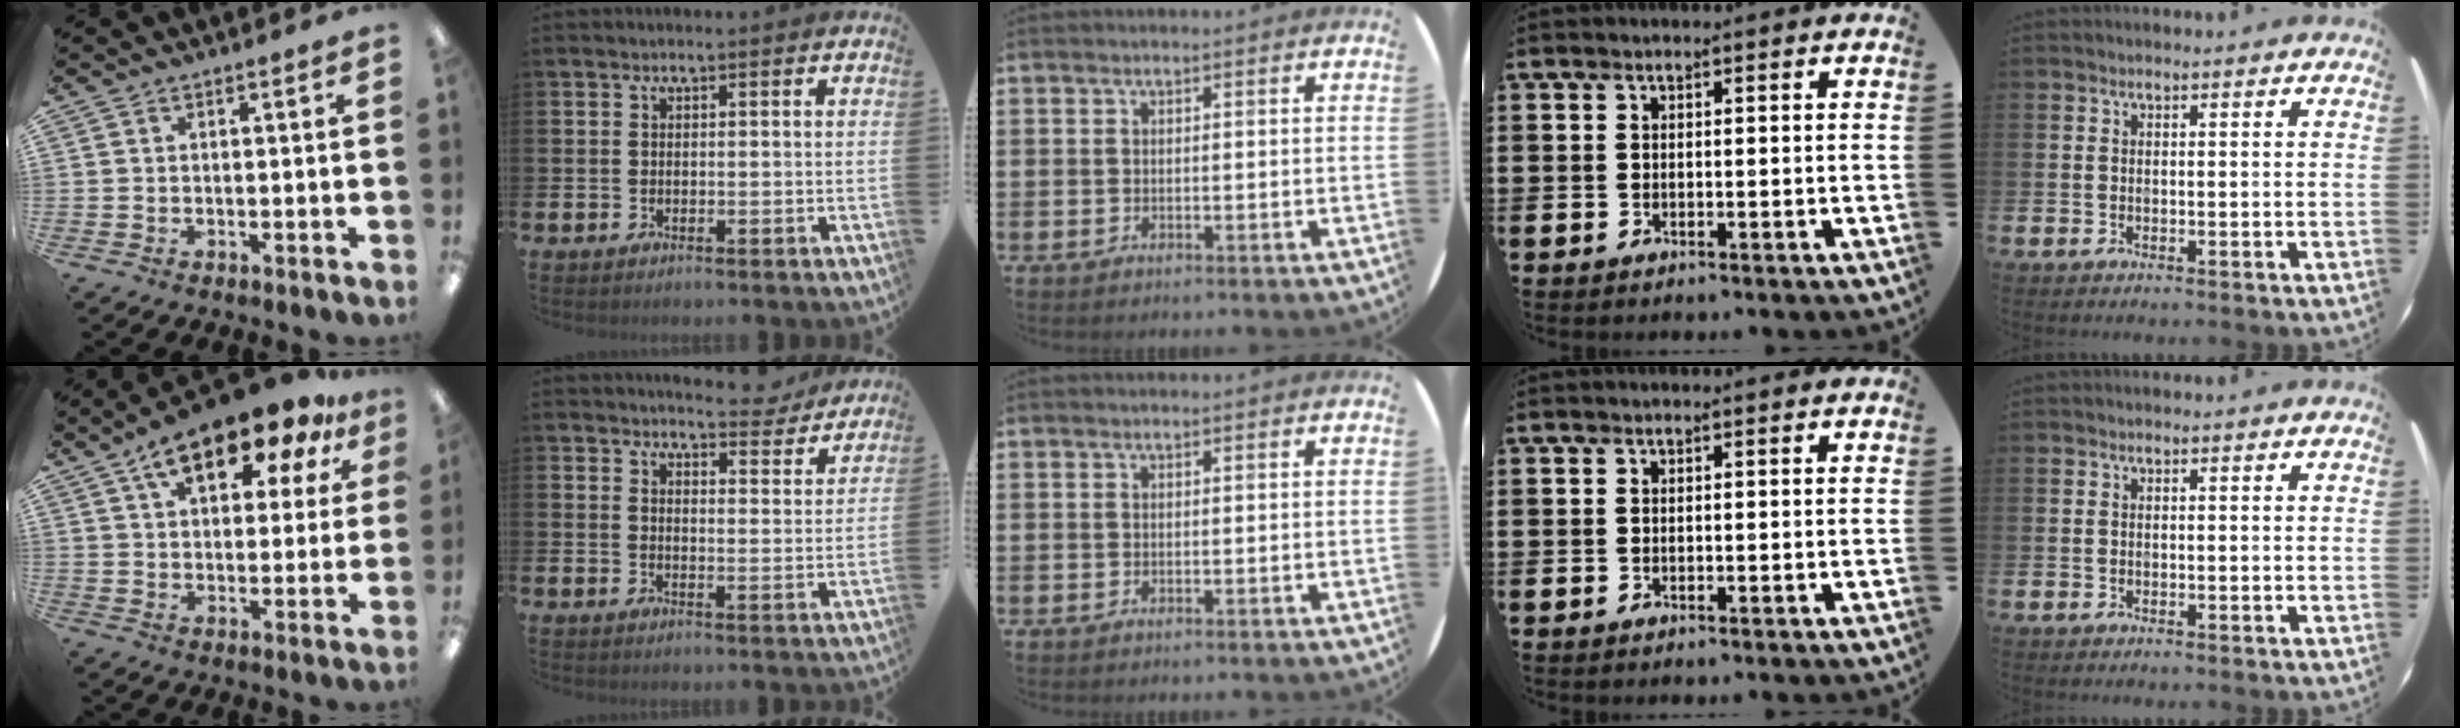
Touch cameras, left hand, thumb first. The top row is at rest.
{"thumb": {"total": 15.3, "force": [9.8, 6.5, 9.8], "torque": [-0.152, -0.044, 0.165]}, "index": {"total": 5.0, "force": [4.9, 0.8, 0.6], "torque": [-0.007, -0.036, 0.083]}}